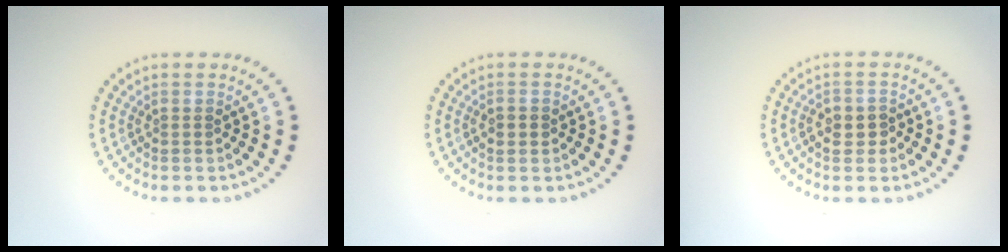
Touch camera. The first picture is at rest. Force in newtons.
{"total": 1.8, "press": 1.8, "slide": 0.1}
{"total": 2.3, "press": 2.2, "slide": 0.5}